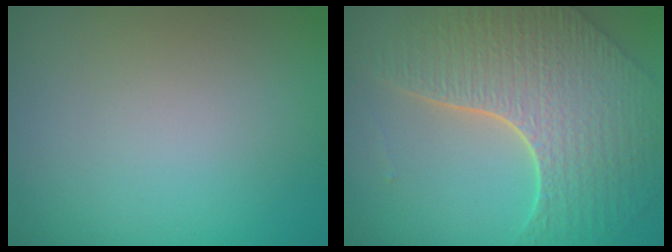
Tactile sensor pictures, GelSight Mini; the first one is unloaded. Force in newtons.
{"total": 8.6, "press": 6.2, "slide": 6.0}